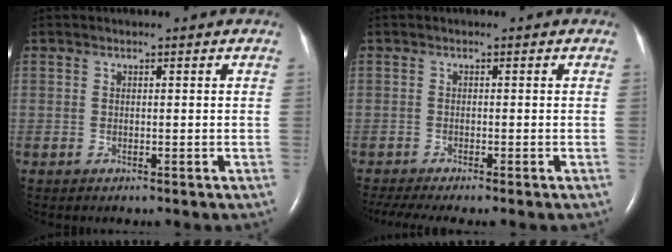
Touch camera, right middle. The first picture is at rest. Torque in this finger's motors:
{"motor_torque": [0.00, 0.00, 0.11, 0.05]}